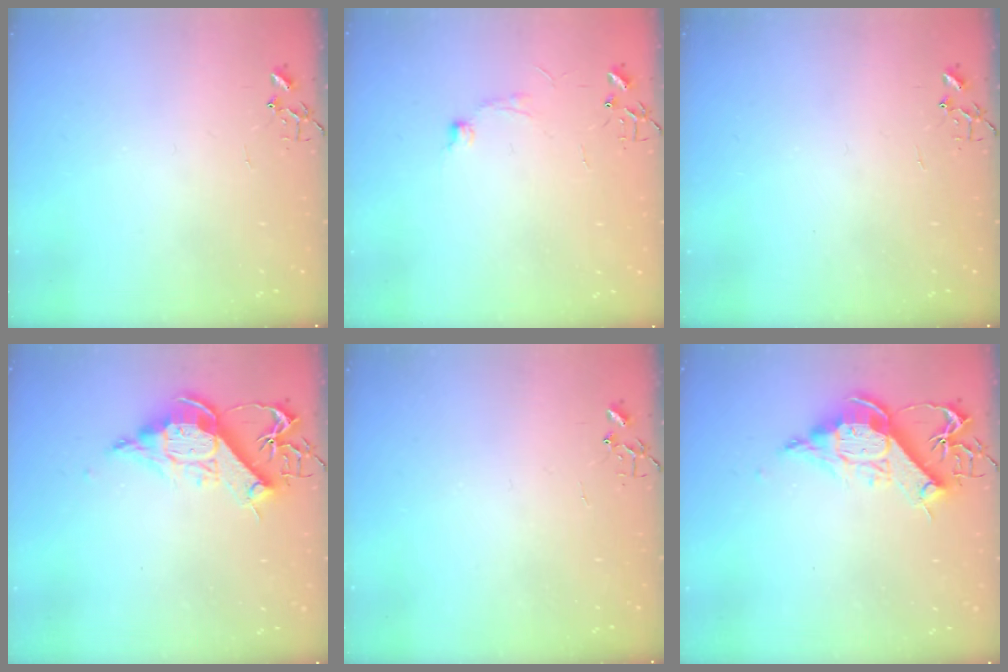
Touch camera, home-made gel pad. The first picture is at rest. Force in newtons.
{"total": 7.2, "press": 7.2, "slide": 0.8}
{"total": 0.0}
{"total": 12.4, "press": 12.3, "slide": 1.8}
{"total": 0.0}
{"total": 12.4, "press": 12.3, "slide": 1.8}